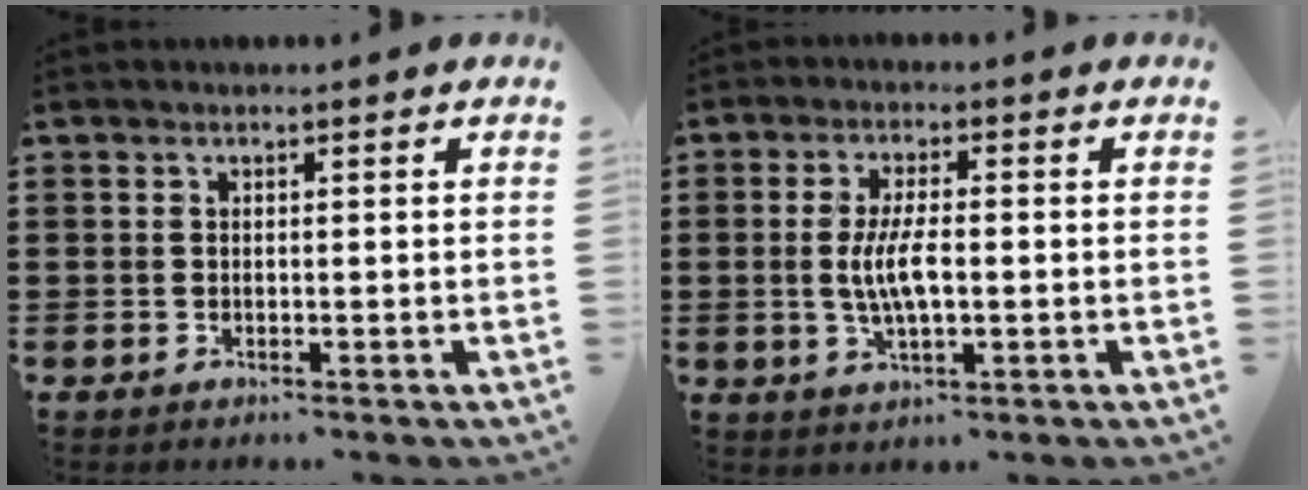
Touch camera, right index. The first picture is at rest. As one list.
[{"total": 6.2, "force": [-0.5, 1.9, 5.9], "torque": [-0.134, -0.009, -0.018]}]